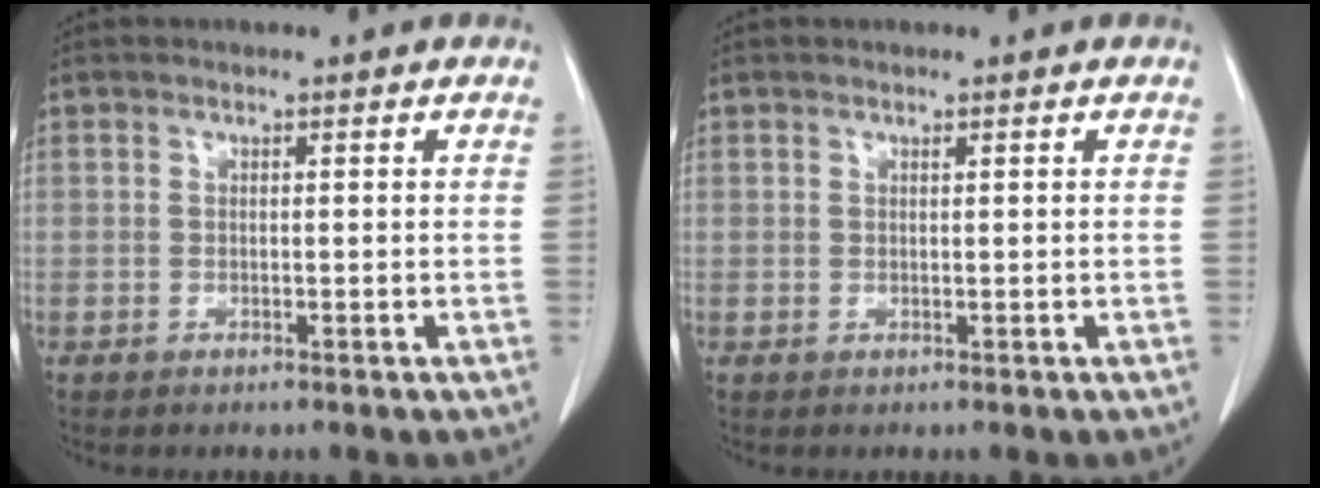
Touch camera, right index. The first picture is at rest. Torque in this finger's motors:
{"motor_torque": [-0.02, 0.04, -0.02, 0.00]}